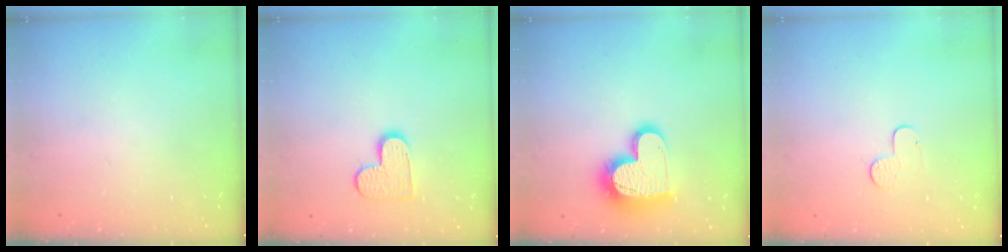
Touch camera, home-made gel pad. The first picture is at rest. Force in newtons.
{"total": 8.8, "press": 8.8, "slide": 0.4}
{"total": 15.9, "press": 15.9, "slide": 1.1}
{"total": 4.8, "press": 4.8, "slide": 0.3}